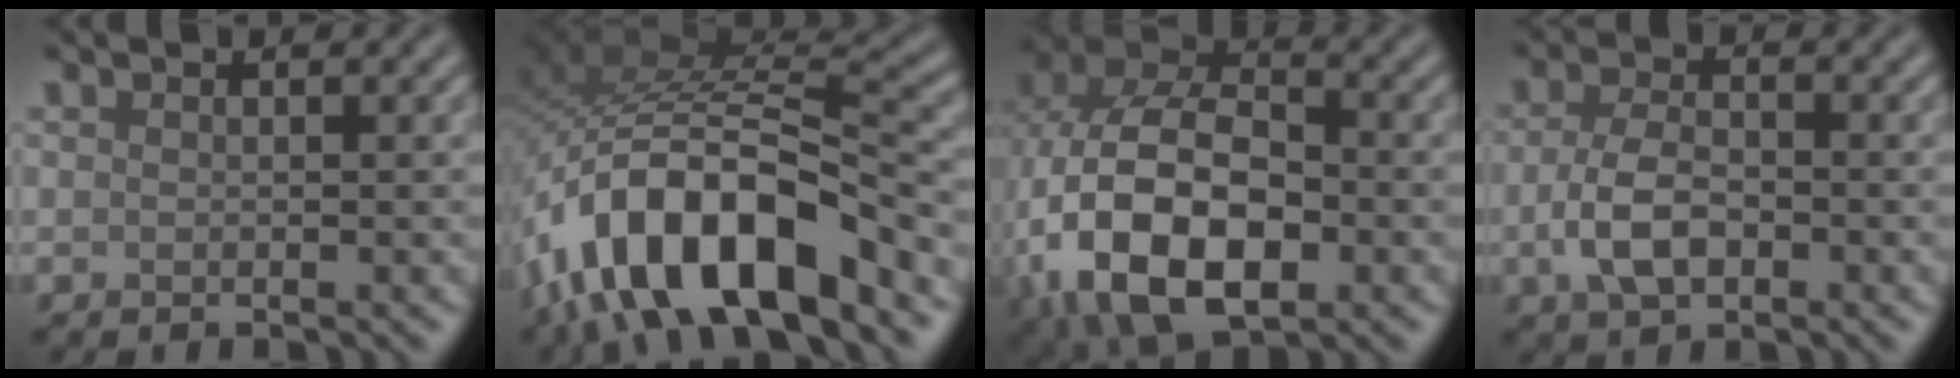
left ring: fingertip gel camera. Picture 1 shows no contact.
{"total": 13.3, "force": [-7.0, 5.7, 9.8], "torque": [-0.171, -0.001, -0.125]}
{"total": 15.5, "force": [-4.0, 9.7, 11.5], "torque": [-0.228, -0.020, -0.070]}
{"total": 4.1, "force": [-1.1, 2.3, 3.2], "torque": [-0.069, -0.002, -0.025]}